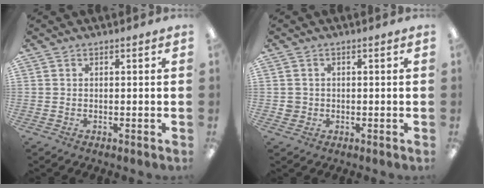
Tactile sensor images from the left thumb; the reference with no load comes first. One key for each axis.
{"total": 2.3, "fx": -0.1, "fy": 2.3, "fz": 0.2, "tx": 0.002, "ty": 0.002, "tz": -0.006}